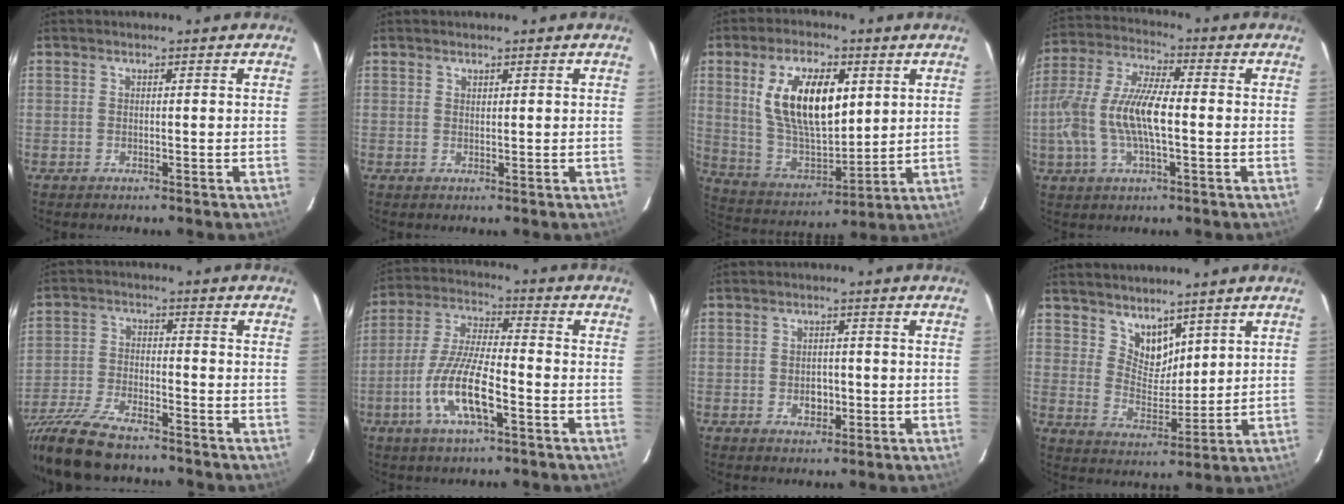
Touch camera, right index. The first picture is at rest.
{"total": 0.6, "force": [0.5, 0.3, 0.1], "torque": [-0.002, 0.001, 0.010]}
{"total": 17.3, "force": [5.3, 8.2, 14.3], "torque": [-0.265, 0.005, 0.112]}
{"total": 13.9, "force": [-2.0, 4.8, 12.9], "torque": [-0.270, 0.005, -0.040]}
{"total": 16.1, "force": [-13.5, 4.1, 7.8], "torque": [-0.185, -0.035, -0.247]}
{"total": 12.6, "force": [-5.1, 3.2, 11.0], "torque": [-0.233, -0.005, -0.098]}
{"total": 3.5, "force": [-0.9, 2.7, 2.0], "torque": [-0.035, 0.004, -0.009]}
{"total": 6.8, "force": [5.1, 3.8, 2.2], "torque": [-0.028, -0.002, 0.100]}